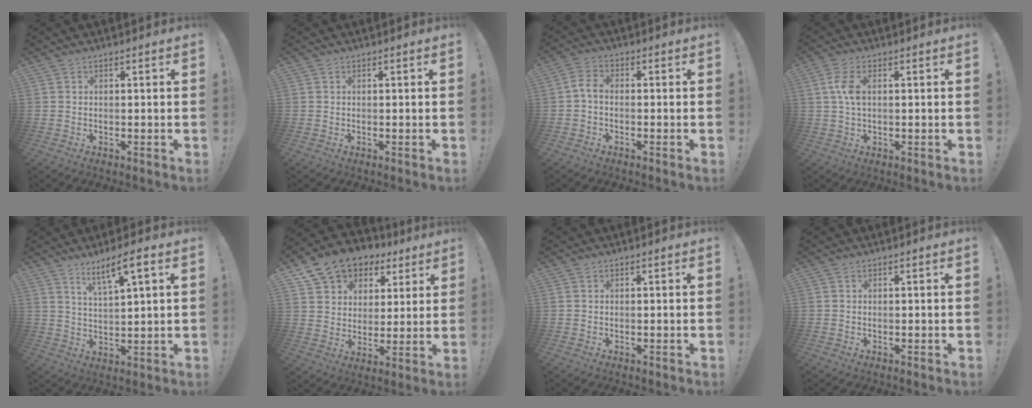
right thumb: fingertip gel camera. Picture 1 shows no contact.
{"total": 0.0}
{"total": 4.0, "force": [-0.9, 2.3, 3.2], "torque": [-0.071, 0.007, -0.018]}
{"total": 5.0, "force": [0.7, 2.2, 4.4], "torque": [-0.089, -0.002, 0.007]}
{"total": 7.8, "force": [5.0, 1.1, 5.9], "torque": [-0.101, -0.021, 0.082]}
{"total": 11.8, "force": [8.0, 7.8, 3.7], "torque": [-0.065, -0.056, 0.153]}
{"total": 0.0}
{"total": 0.0}